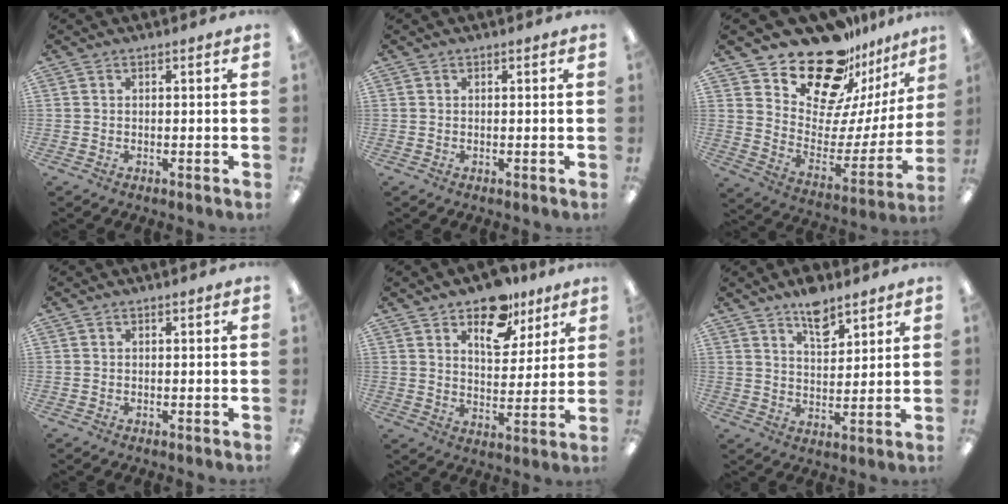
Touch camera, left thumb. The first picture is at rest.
{"total": 0.0}
{"total": 22.3, "force": [18.2, 9.9, 8.2], "torque": [-0.122, -0.136, 0.320]}
{"total": 0.0}
{"total": 12.9, "force": [8.7, 7.1, 6.3], "torque": [-0.070, -0.049, 0.151]}
{"total": 7.8, "force": [5.8, 3.7, 3.8], "torque": [-0.049, -0.034, 0.100]}